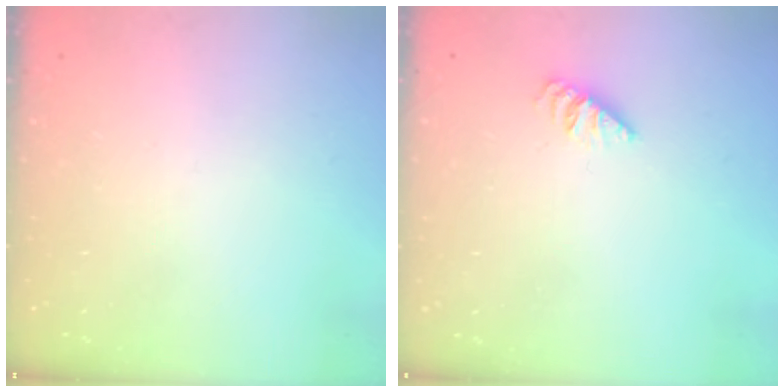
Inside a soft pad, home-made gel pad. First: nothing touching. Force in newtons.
{"total": 0.6, "press": 0.5, "slide": 0.2}